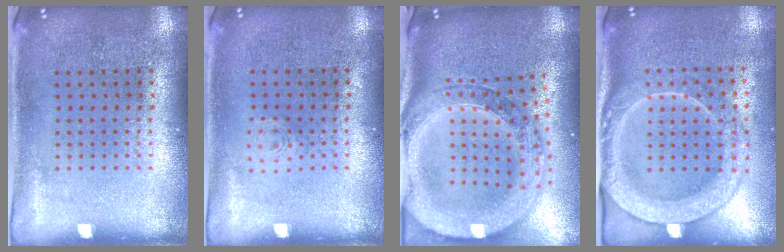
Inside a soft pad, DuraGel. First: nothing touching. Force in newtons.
{"total": 0.7, "press": 0.6, "slide": 0.2}
{"total": 3.8, "press": 2.9, "slide": 2.4}
{"total": 2.4, "press": 2.2, "slide": 1.1}